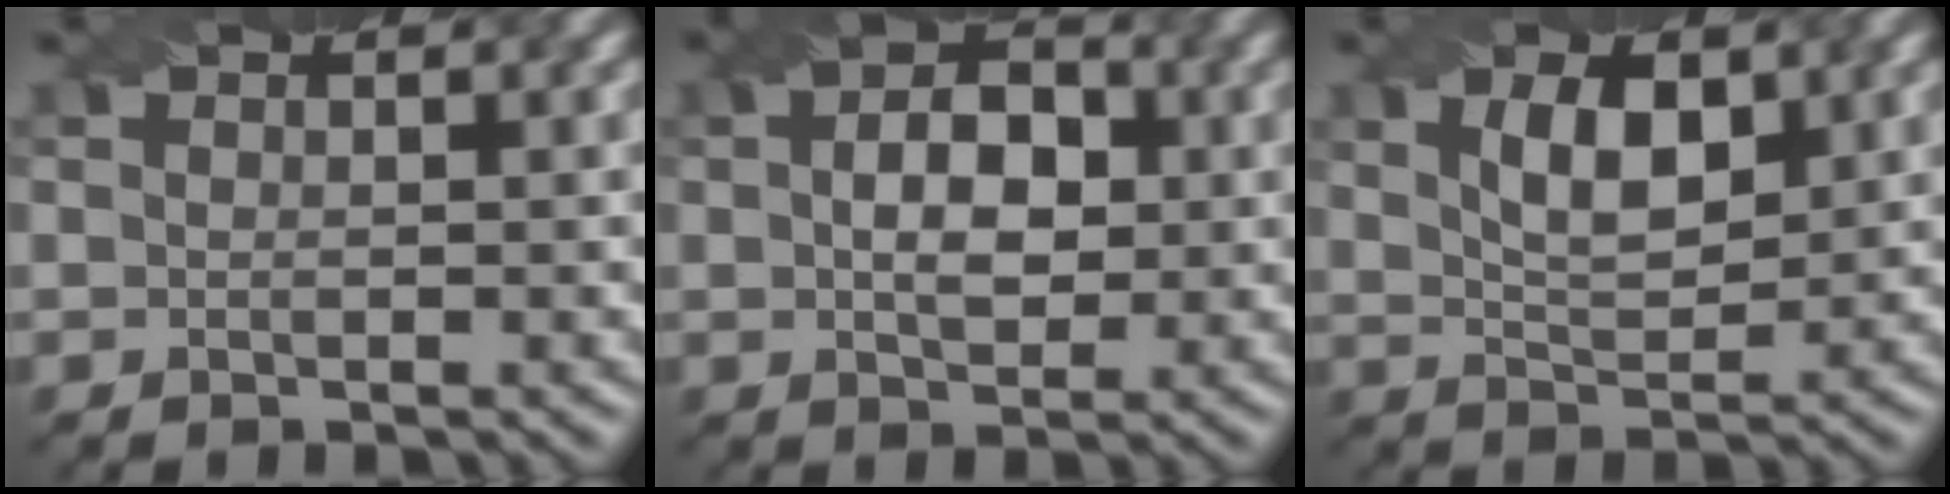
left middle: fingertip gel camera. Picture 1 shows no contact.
{"total": 4.1, "force": [-0.2, 2.9, 2.9], "torque": [-0.037, 0.009, 0.006]}
{"total": 2.9, "force": [1.0, 1.5, 2.3], "torque": [-0.042, 0.002, 0.036]}